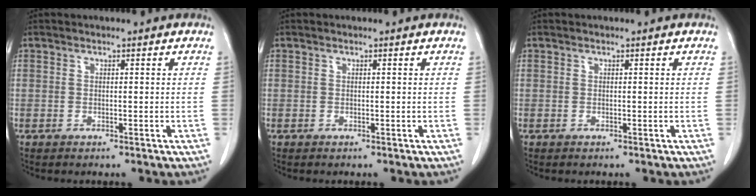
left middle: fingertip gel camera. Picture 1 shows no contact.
{"total": 0.0}
{"total": 0.0}